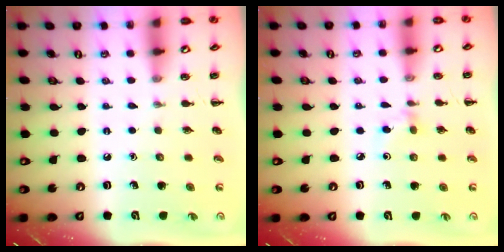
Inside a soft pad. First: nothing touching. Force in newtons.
{"total": 3.7, "press": 3.5, "slide": 1.2}